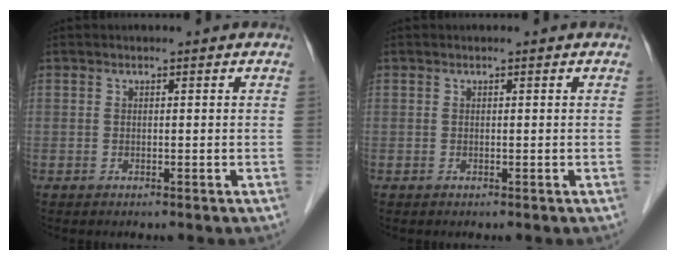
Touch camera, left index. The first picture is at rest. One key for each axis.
{"total": 0.0}